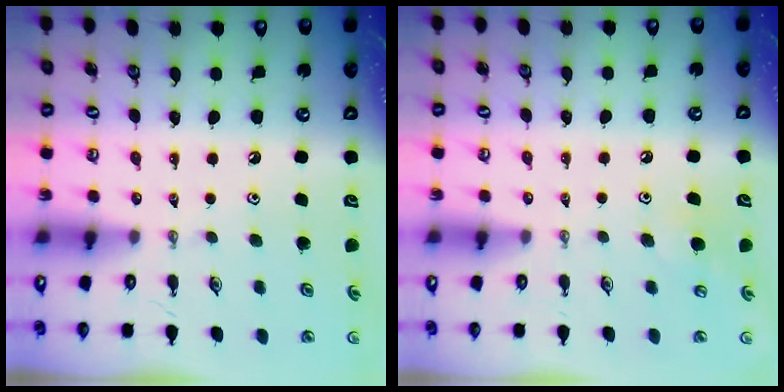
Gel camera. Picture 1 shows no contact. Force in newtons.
{"total": 5.7, "press": 5.7, "slide": 0.9}